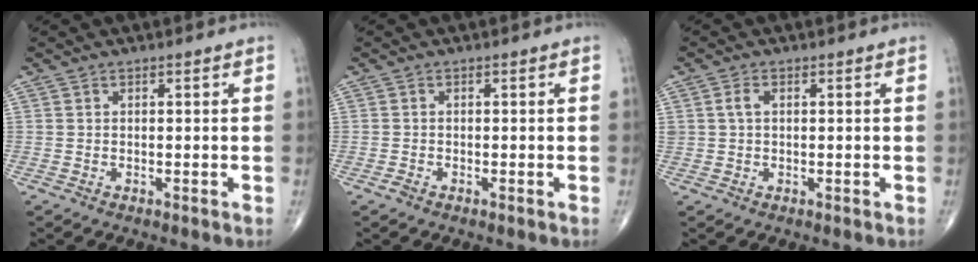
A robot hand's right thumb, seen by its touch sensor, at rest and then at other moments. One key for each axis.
{"total": 0.7, "fx": -0.5, "fy": 0.3, "fz": 0.4, "tx": -0.014, "ty": -0.002, "tz": -0.013}
{"total": 1.9, "fx": 0.4, "fy": 1.2, "fz": 1.4, "tx": -0.029, "ty": 0.006, "tz": 0.009}